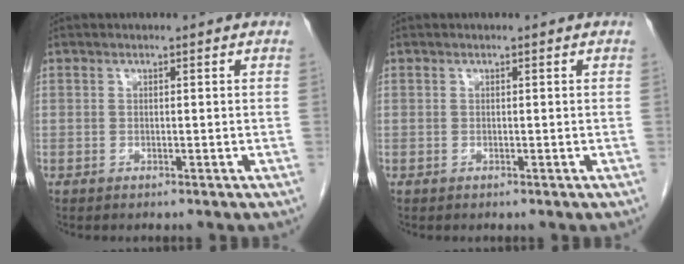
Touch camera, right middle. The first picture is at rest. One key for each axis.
{"total": 0.0}